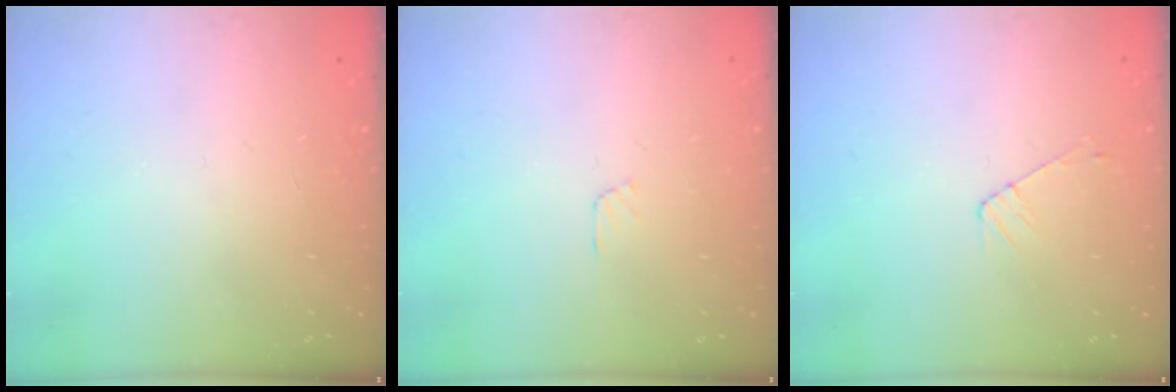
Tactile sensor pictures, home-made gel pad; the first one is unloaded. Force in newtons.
{"total": 4.0, "press": 4.0, "slide": 0.5}
{"total": 3.7, "press": 3.6, "slide": 0.5}